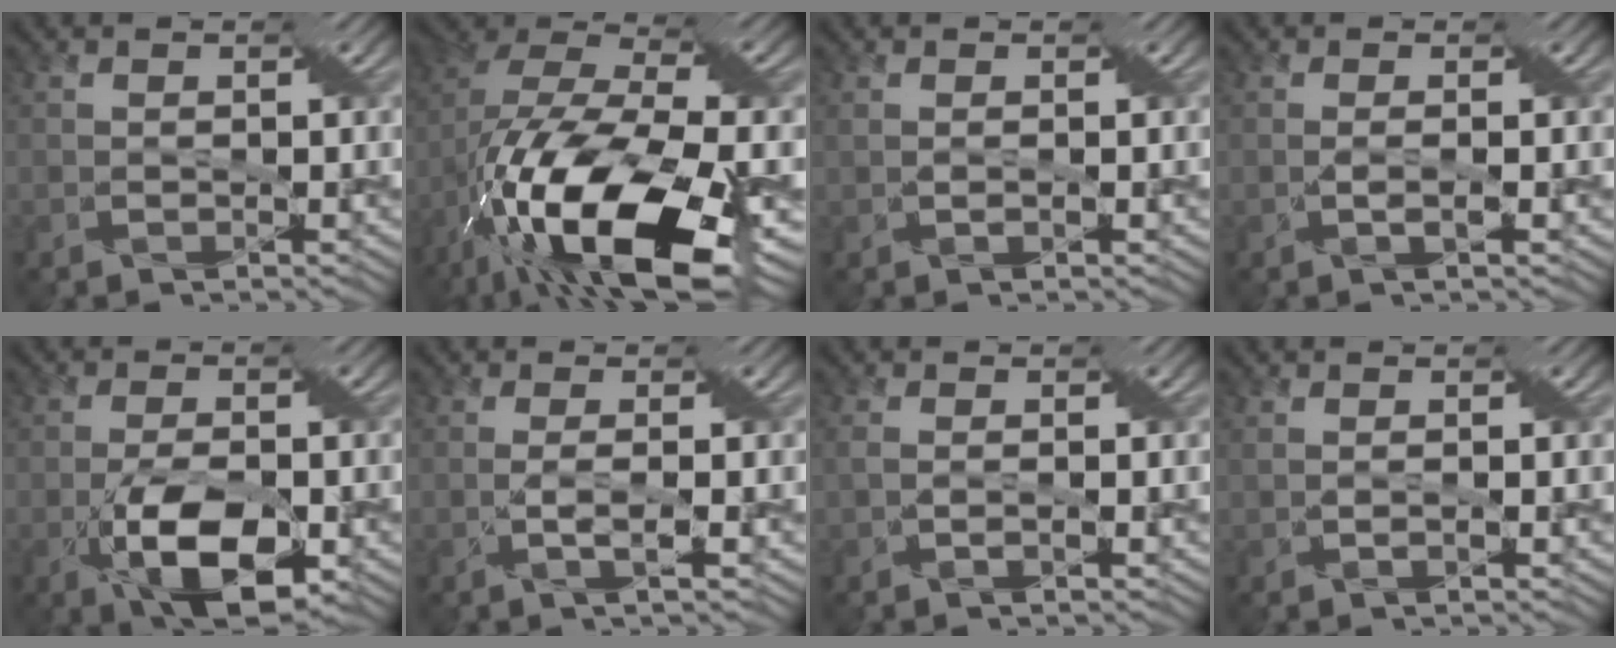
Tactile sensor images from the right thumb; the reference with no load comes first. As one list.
[{"total": 19.2, "force": [-7.9, 8.0, 15.6], "torque": [-0.341, -0.012, -0.128]}, {"total": 1.0, "force": [0.2, 0.5, 0.9], "torque": [-0.022, -0.001, 0.005]}, {"total": 1.1, "force": [-0.2, -0.4, 1.0], "torque": [-0.020, 0.000, 0.000]}, {"total": 9.3, "force": [-3.5, 4.0, 7.6], "torque": [-0.144, -0.011, -0.059]}, {"total": 1.7, "force": [-0.1, -0.9, 1.4], "torque": [-0.032, 0.005, -0.002]}, {"total": 2.0, "force": [-0.1, 1.0, 1.7], "torque": [-0.039, -0.004, -0.001]}, {"total": 0.9, "force": [0.2, 0.4, 0.8], "torque": [-0.021, 0.000, 0.006]}]